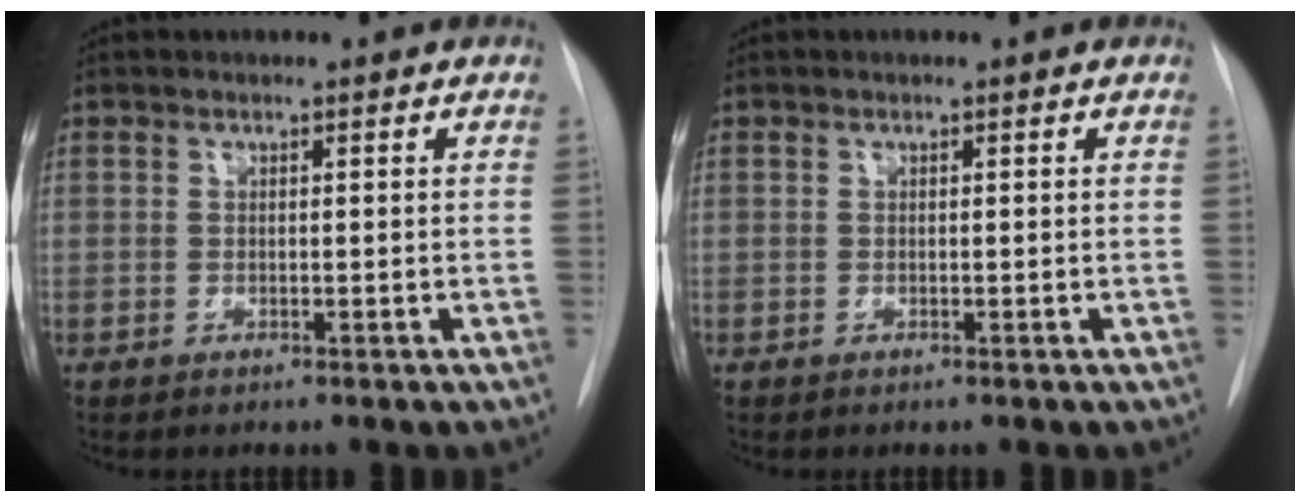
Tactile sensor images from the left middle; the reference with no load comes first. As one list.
[{"total": 0.0}]